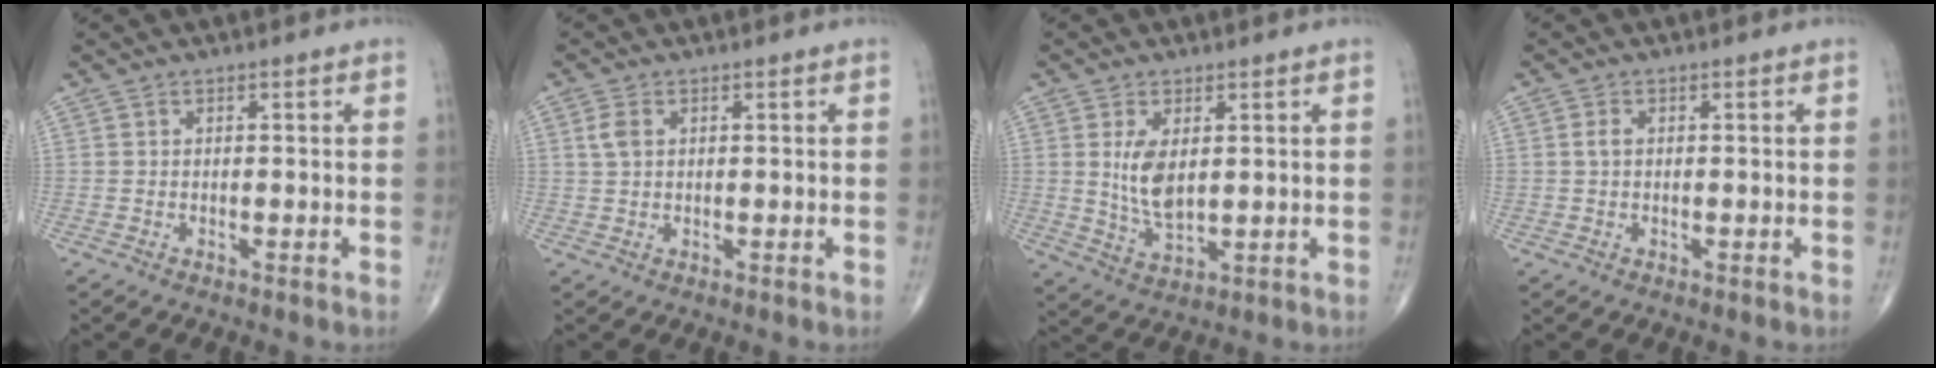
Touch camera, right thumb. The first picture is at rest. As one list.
[{"total": 2.7, "force": [0.8, 1.7, 1.9], "torque": [-0.044, 0.005, 0.017]}, {"total": 7.2, "force": [1.4, 3.6, 6.0], "torque": [-0.107, -0.016, 0.038]}, {"total": 1.5, "force": [0.2, 1.0, 1.1], "torque": [-0.020, 0.003, 0.004]}]